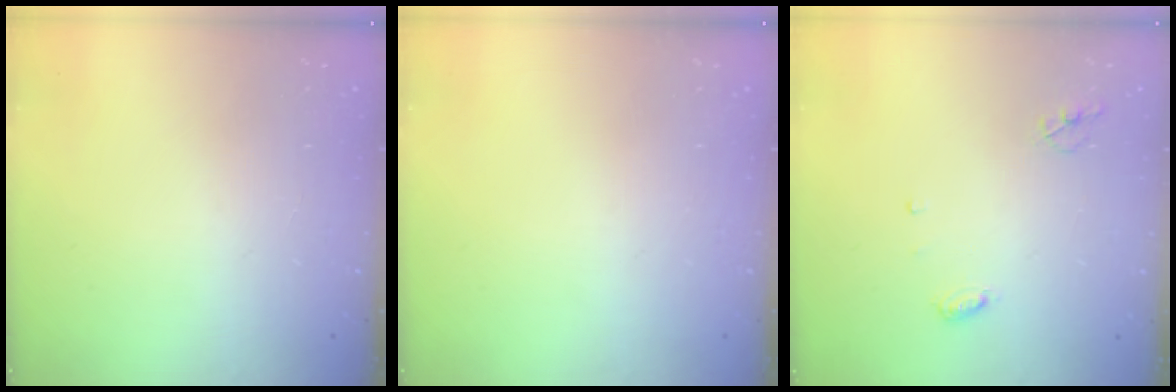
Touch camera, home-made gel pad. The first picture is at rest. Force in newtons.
{"total": 0.0}
{"total": 4.7, "press": 4.6, "slide": 0.5}